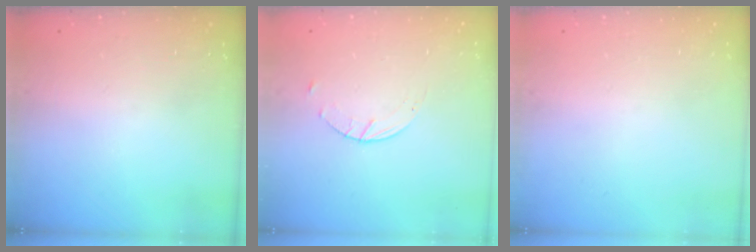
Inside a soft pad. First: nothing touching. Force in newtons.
{"total": 3.0, "press": 3.0, "slide": 0.4}
{"total": 0.0}